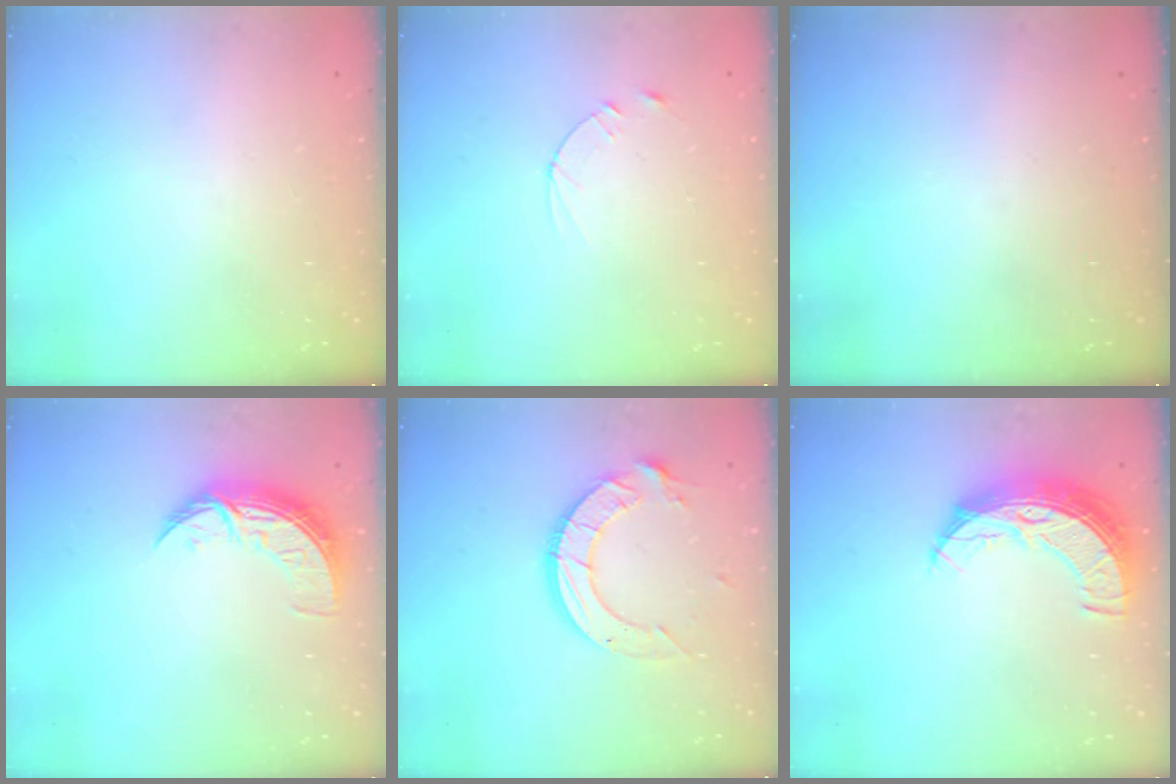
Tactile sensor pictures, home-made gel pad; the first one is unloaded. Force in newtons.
{"total": 2.4, "press": 2.3, "slide": 0.2}
{"total": 0.0}
{"total": 9.0, "press": 9.0, "slide": 0.5}
{"total": 12.9, "press": 12.8, "slide": 1.4}
{"total": 11.5, "press": 11.5, "slide": 0.9}